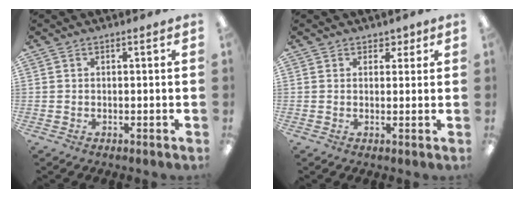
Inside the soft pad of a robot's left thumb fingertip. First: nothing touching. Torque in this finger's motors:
{"motor_torque": [0.03, 0.07, -0.06, -0.12, -0.02]}